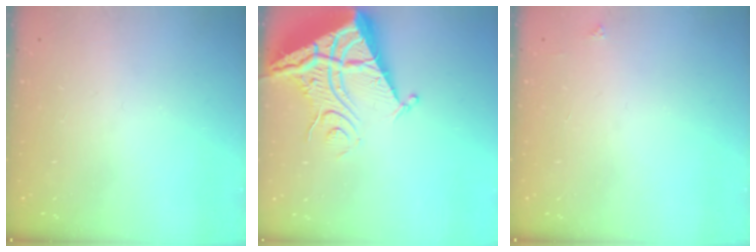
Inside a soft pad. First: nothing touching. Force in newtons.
{"total": 12.7, "press": 12.6, "slide": 1.2}
{"total": 2.1, "press": 2.1, "slide": 0.3}